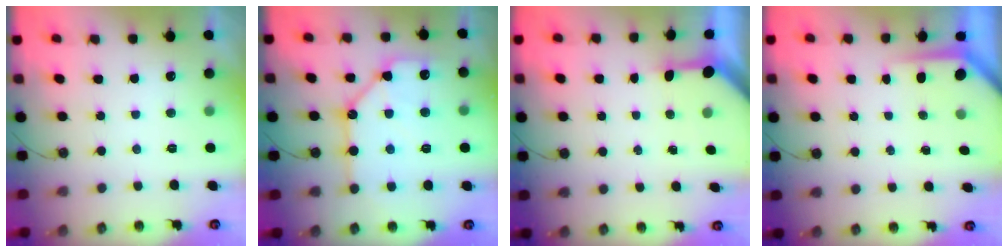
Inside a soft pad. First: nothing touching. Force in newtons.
{"total": 13.5, "press": 13.4, "slide": 1.5}
{"total": 3.4, "press": 3.4, "slide": 0.3}
{"total": 3.9, "press": 3.9, "slide": 0.2}